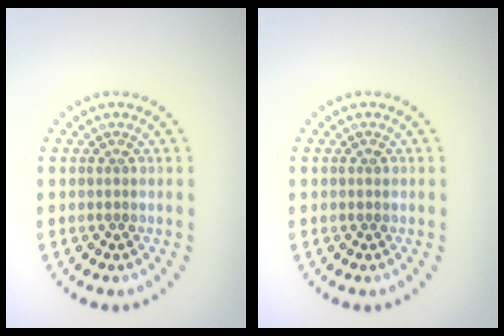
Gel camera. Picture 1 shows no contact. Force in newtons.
{"total": 0.6, "press": 0.6, "slide": 0.2}